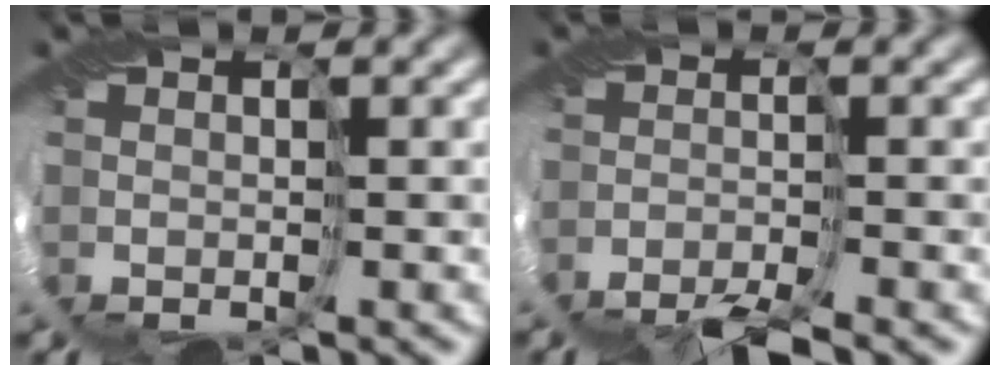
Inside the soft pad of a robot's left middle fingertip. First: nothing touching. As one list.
[{"total": 4.4, "force": [-4.3, 0.1, 1.1], "torque": [-0.008, -0.002, -0.090]}]